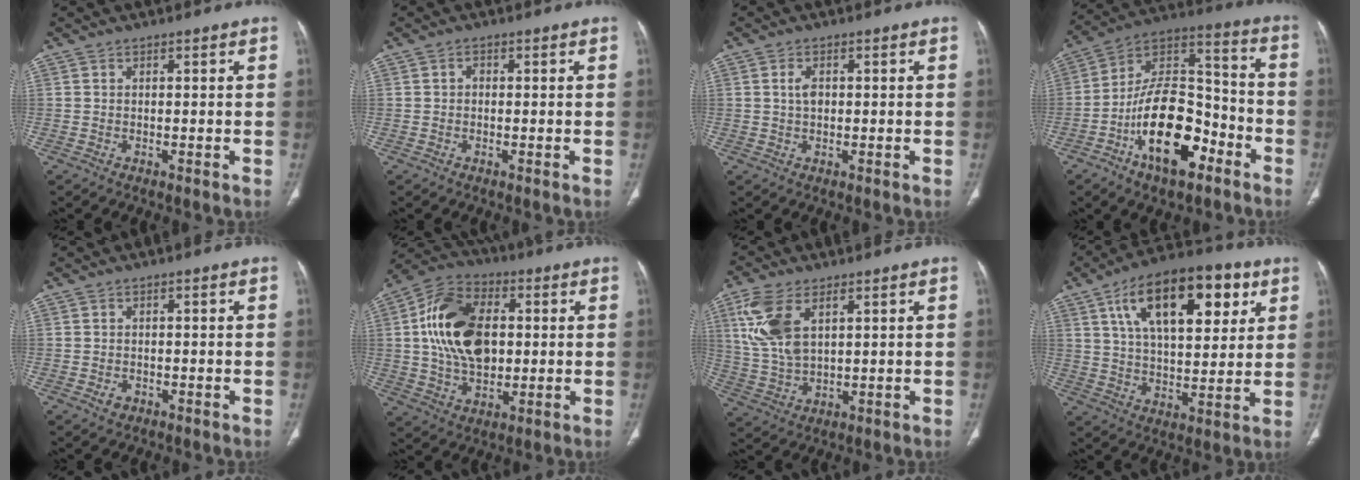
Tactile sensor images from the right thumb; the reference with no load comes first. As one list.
[{"total": 1.0, "force": [0.0, 0.8, 0.6], "torque": [-0.005, 0.004, -0.004]}, {"total": 2.5, "force": [0.4, 1.6, 1.9], "torque": [-0.037, 0.003, 0.009]}, {"total": 20.5, "force": [-9.2, 10.3, 15.2], "torque": [-0.232, 0.071, -0.160]}, {"total": 1.6, "force": [-0.8, 1.2, 0.7], "torque": [-0.010, 0.005, -0.011]}, {"total": 17.9, "force": [2.2, 11.5, 13.5], "torque": [-0.224, 0.012, 0.038]}, {"total": 11.3, "force": [4.3, 6.0, 8.6], "torque": [-0.191, -0.007, 0.091]}, {"total": 22.0, "force": [9.3, 10.5, 17.0], "torque": [-0.244, -0.011, 0.150]}]